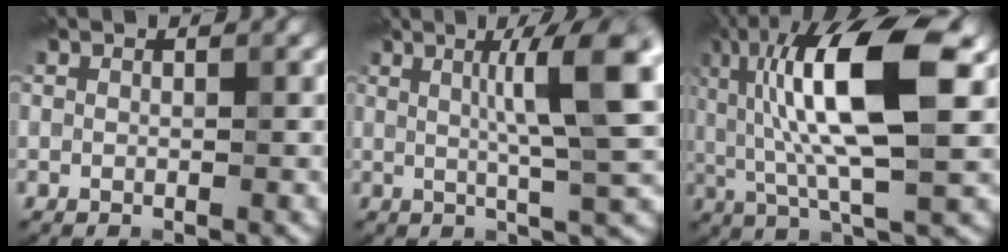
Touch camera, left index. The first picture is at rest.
{"total": 8.0, "force": [1.7, 1.2, 7.7], "torque": [-0.103, 0.012, 0.025]}
{"total": 12.1, "force": [2.7, 3.6, 11.2], "torque": [-0.197, 0.014, 0.042]}